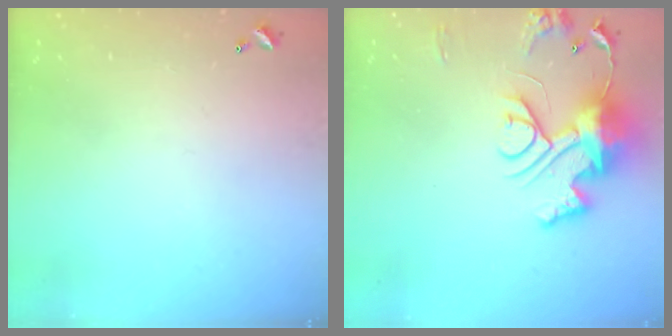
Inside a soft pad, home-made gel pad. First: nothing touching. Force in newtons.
{"total": 13.2, "press": 13.1, "slide": 1.4}